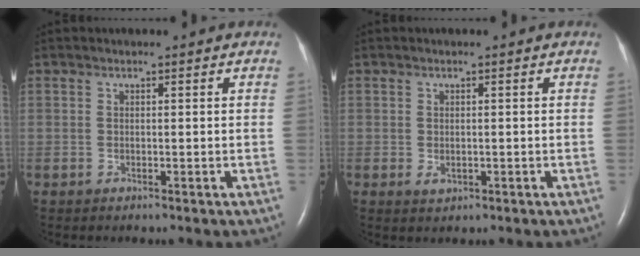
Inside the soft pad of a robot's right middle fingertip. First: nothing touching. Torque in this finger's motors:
{"motor_torque": [-0.04, -0.06, -0.03, 0.00]}